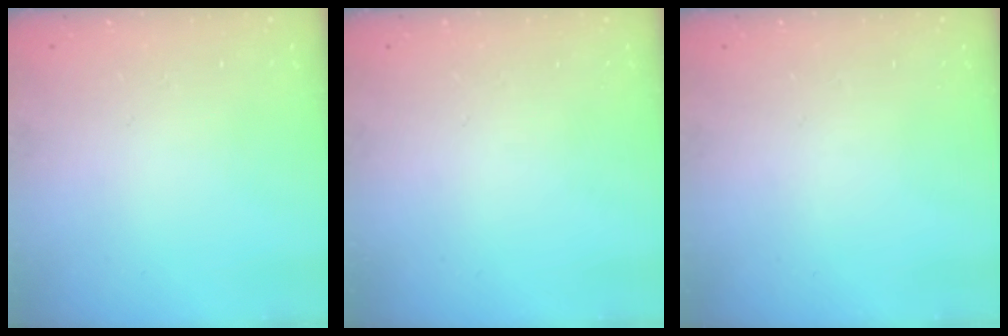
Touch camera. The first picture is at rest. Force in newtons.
{"total": 0.0}
{"total": 0.0}